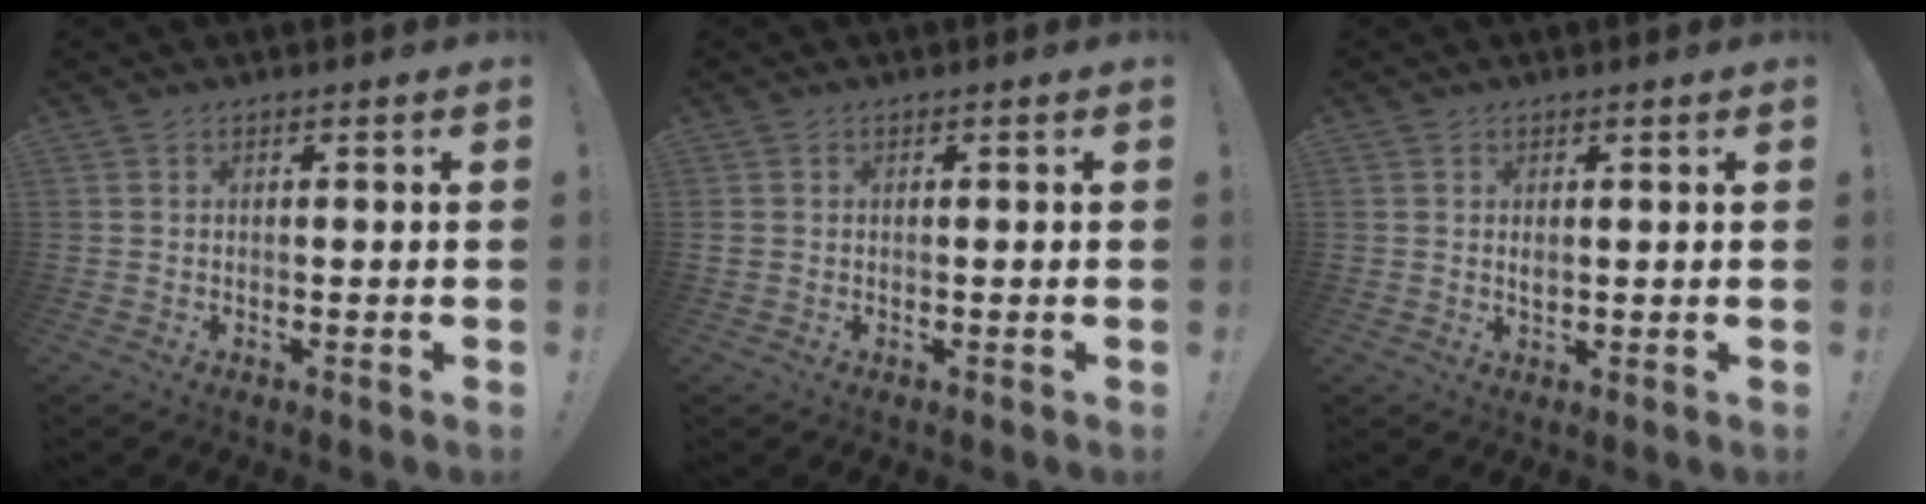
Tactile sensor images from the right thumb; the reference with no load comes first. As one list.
[{"total": 0.6, "force": [0.0, 0.6, 0.0], "torque": [-0.007, 0.005, 0.002]}, {"total": 1.8, "force": [0.7, 1.6, 0.6], "torque": [-0.004, -0.003, 0.011]}]